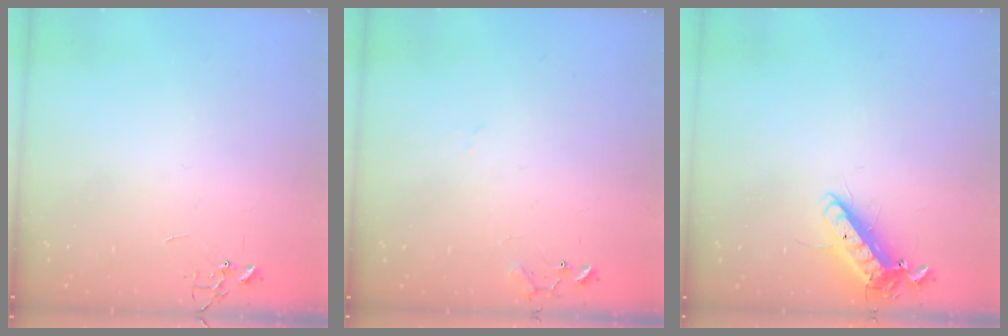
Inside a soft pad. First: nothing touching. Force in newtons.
{"total": 9.5, "press": 9.5, "slide": 0.7}
{"total": 12.9, "press": 12.7, "slide": 2.1}